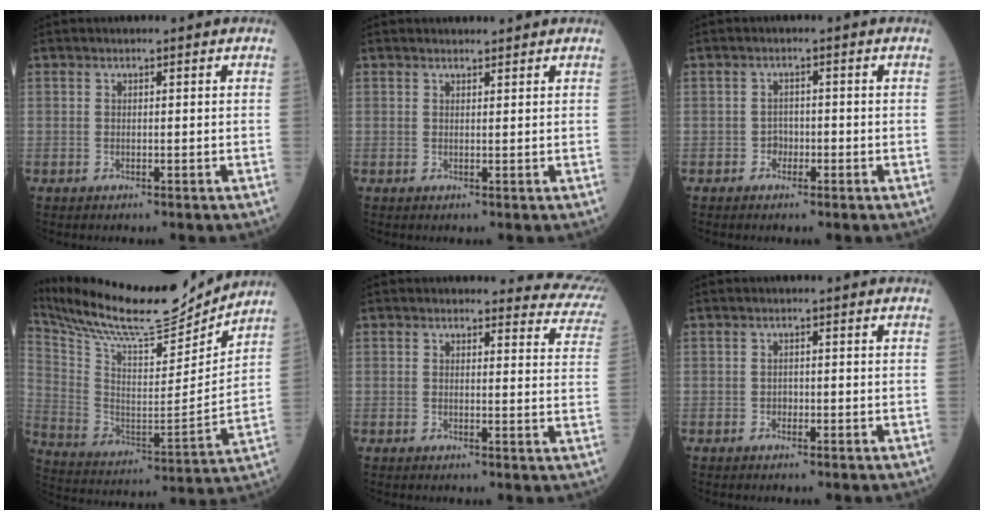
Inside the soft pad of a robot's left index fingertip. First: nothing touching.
{"total": 1.7, "force": [1.6, 0.3, 0.3], "torque": [-0.008, 0.006, 0.024]}
{"total": 1.7, "force": [-1.1, 1.2, 0.5], "torque": [-0.002, 0.003, -0.020]}
{"total": 21.9, "force": [20.2, 3.0, 7.9], "torque": [-0.167, -0.028, 0.329]}
{"total": 9.6, "force": [9.4, 2.3, 0.1], "torque": [0.046, -0.056, 0.056]}
{"total": 0.9, "force": [-0.6, 0.6, 0.3], "torque": [-0.002, 0.000, -0.013]}